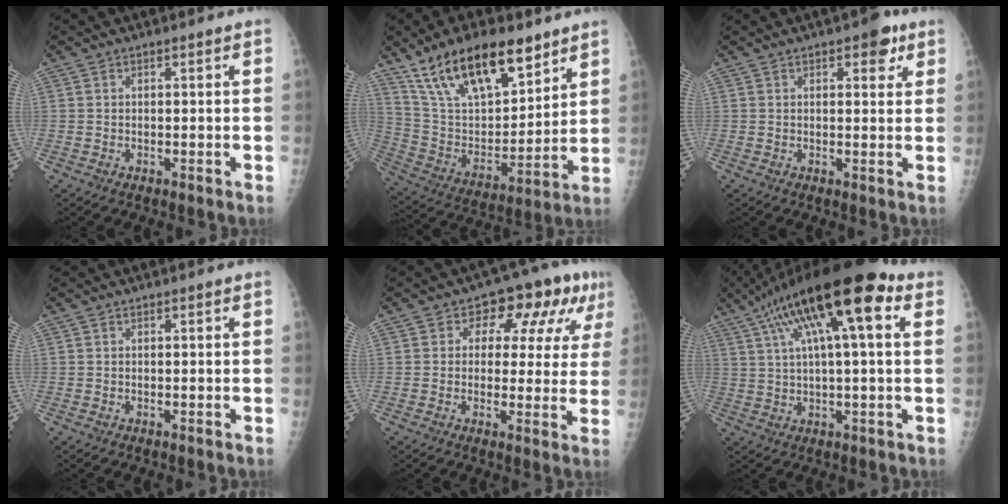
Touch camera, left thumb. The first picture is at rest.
{"total": 21.8, "force": [14.4, 9.2, 13.6], "torque": [-0.201, -0.047, 0.269]}
{"total": 4.4, "force": [2.4, 2.2, 3.1], "torque": [-0.016, -0.005, 0.023]}
{"total": 0.0}
{"total": 11.4, "force": [4.5, 6.7, 8.1], "torque": [-0.051, 0.011, 0.052]}
{"total": 19.6, "force": [7.8, 5.2, 17.2], "torque": [-0.297, 0.025, 0.124]}